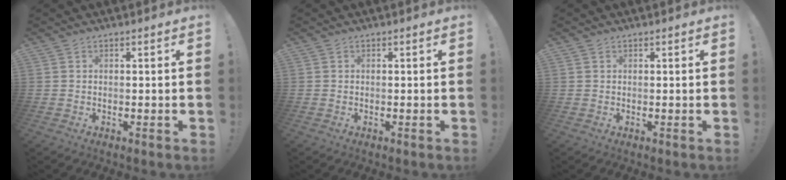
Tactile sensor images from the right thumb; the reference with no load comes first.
{"total": 0.0}
{"total": 0.5, "force": [0.3, 0.4, -0.1], "torque": [0.006, -0.001, 0.006]}